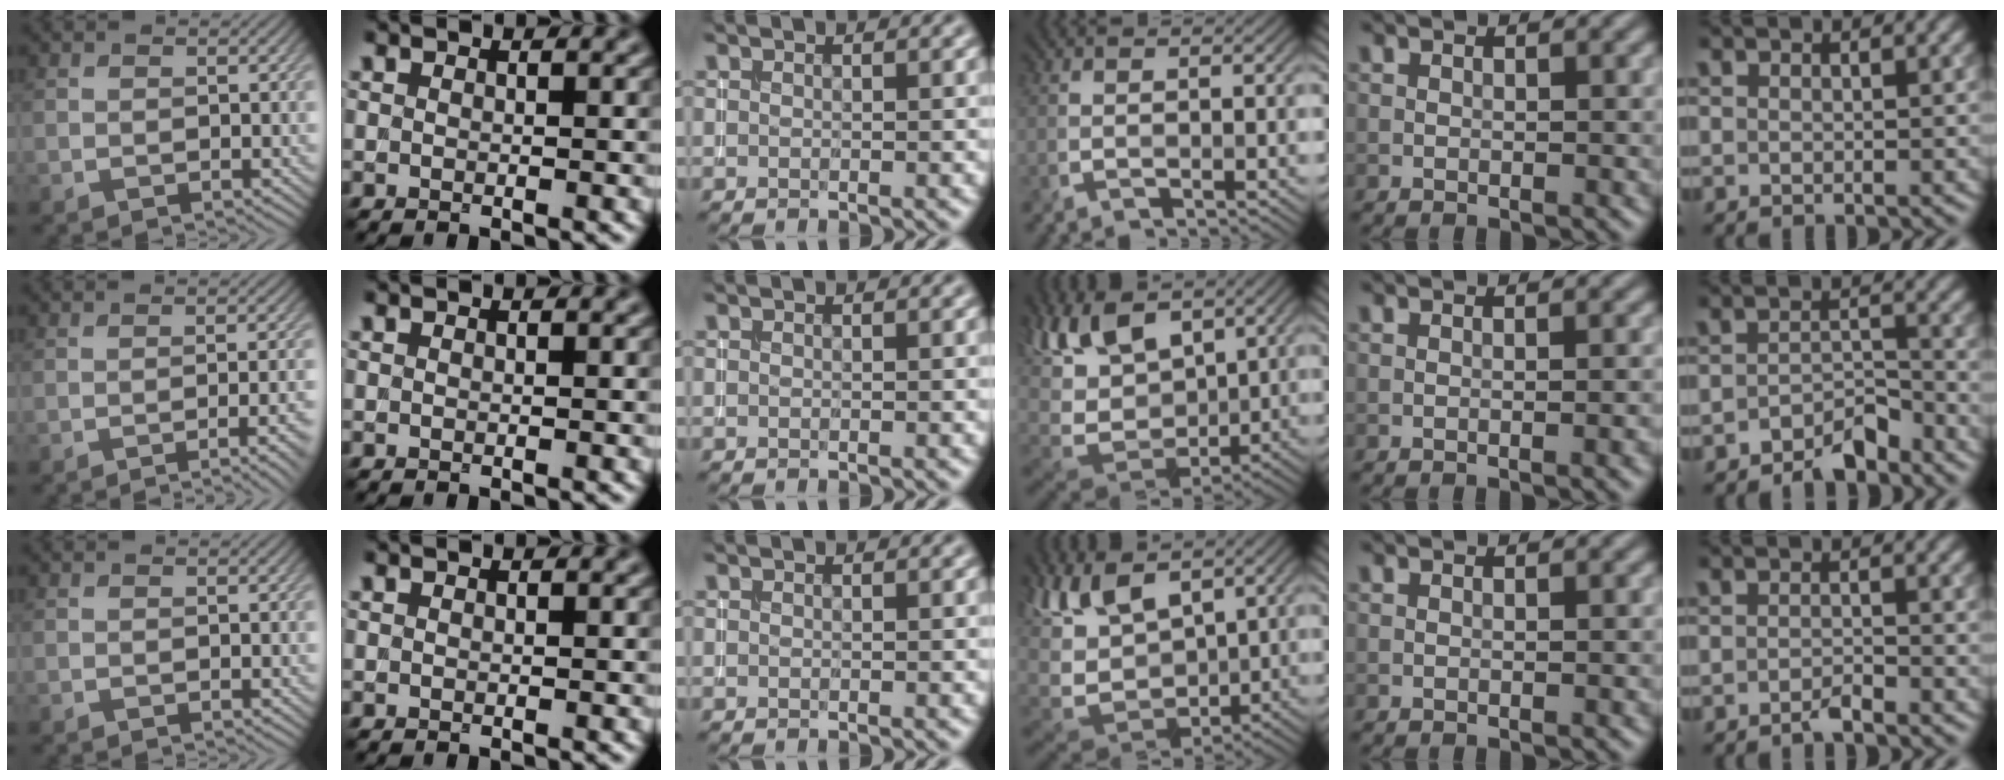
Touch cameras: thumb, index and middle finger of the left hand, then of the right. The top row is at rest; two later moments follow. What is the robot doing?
{"motion": "insert", "object": "backpack"}